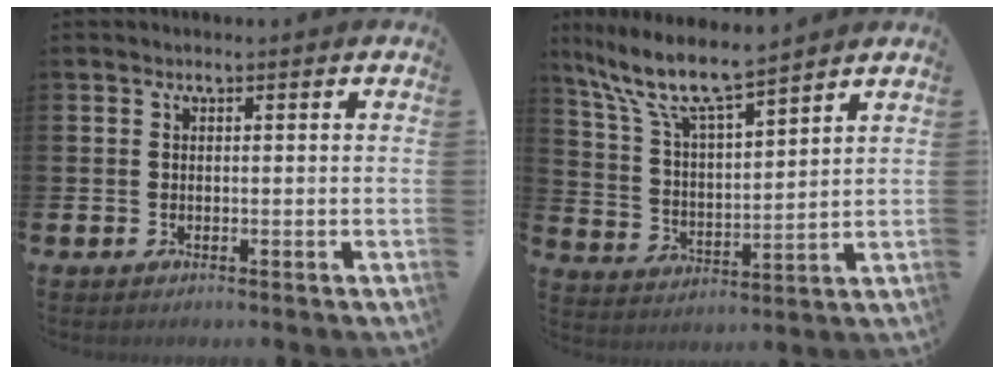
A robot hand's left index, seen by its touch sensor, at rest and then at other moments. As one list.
[{"total": 9.3, "force": [8.2, 1.4, 4.2], "torque": [-0.116, -0.049, 0.140]}]